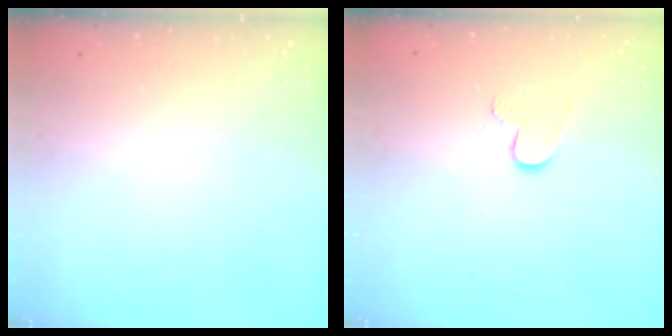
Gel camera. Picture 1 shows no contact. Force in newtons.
{"total": 6.0, "press": 6.0, "slide": 0.6}